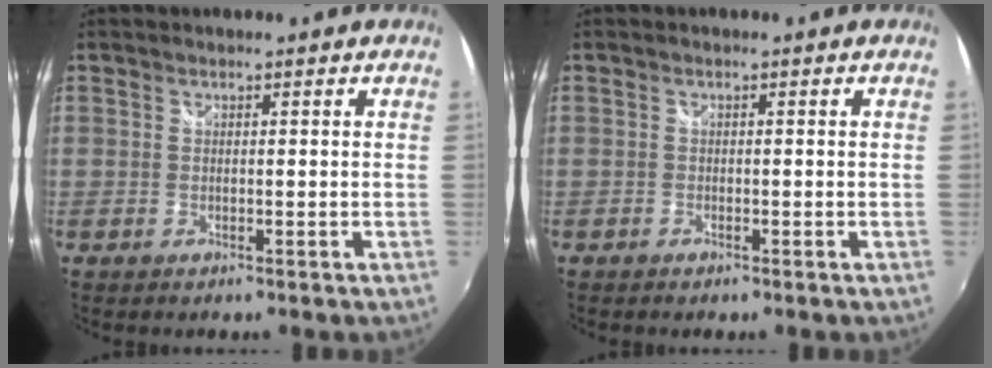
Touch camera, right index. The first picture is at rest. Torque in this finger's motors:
{"motor_torque": [0.13, -0.14, 0.04, -0.01]}